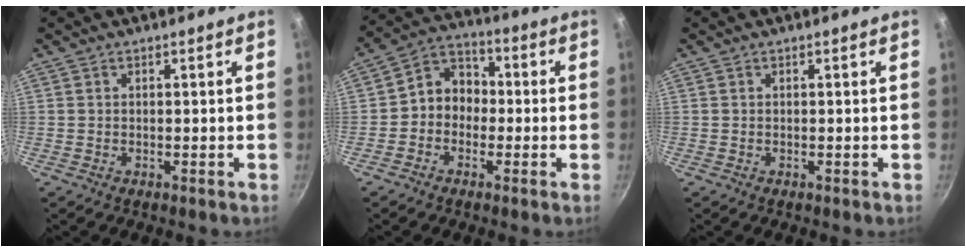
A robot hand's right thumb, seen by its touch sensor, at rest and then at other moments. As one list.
[{"total": 7.7, "force": [-1.1, 6.6, 3.9], "torque": [-0.026, 0.033, -0.041]}, {"total": 0.0}]